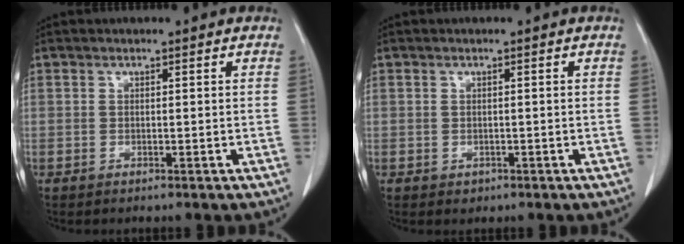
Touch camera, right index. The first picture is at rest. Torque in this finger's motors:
{"motor_torque": [-0.21, 0.01, -0.28, -0.11]}